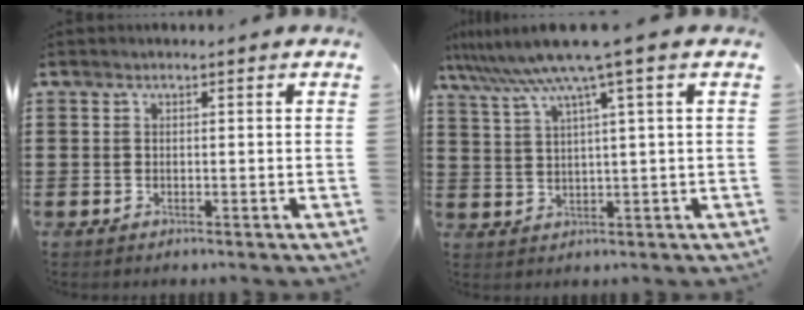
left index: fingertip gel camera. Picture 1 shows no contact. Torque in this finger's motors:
{"motor_torque": [1.19, -0.95, 1.05, 0.21]}